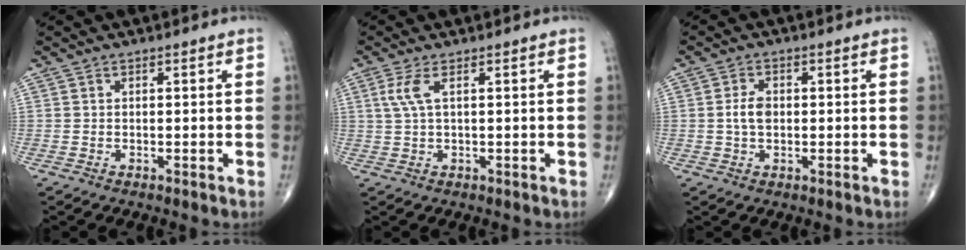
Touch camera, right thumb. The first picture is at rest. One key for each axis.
{"total": 3.3, "fx": 1.0, "fy": 0.8, "fz": 3.0, "tx": -0.086, "ty": 0.010, "tz": 0.027}
{"total": 3.5, "fx": 0.0, "fy": 2.2, "fz": 2.7, "tx": -0.050, "ty": 0.004, "tz": -0.002}